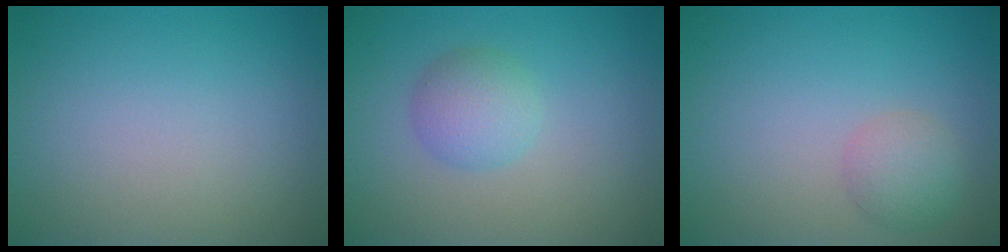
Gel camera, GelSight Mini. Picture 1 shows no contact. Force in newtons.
{"total": 2.7, "press": 2.7, "slide": 0.1}
{"total": 2.4, "press": 2.4, "slide": 0.0}